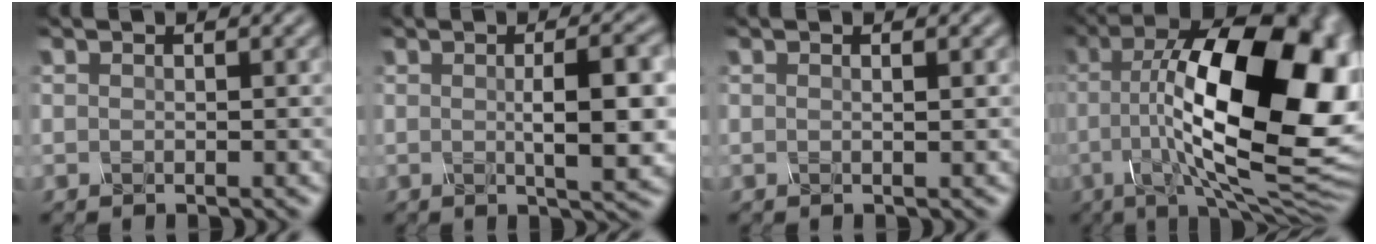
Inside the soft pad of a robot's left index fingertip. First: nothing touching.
{"total": 6.3, "force": [0.1, 1.4, 6.1], "torque": [-0.081, 0.003, 0.002]}
{"total": 0.9, "force": [0.2, 0.3, 0.9], "torque": [-0.007, 0.003, -0.002]}
{"total": 19.4, "force": [1.4, 7.6, 17.8], "torque": [-0.253, 0.012, 0.035]}